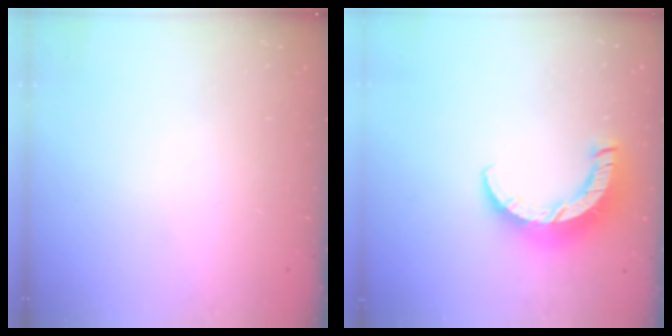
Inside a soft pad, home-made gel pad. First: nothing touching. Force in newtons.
{"total": 10.4, "press": 10.4, "slide": 1.1}